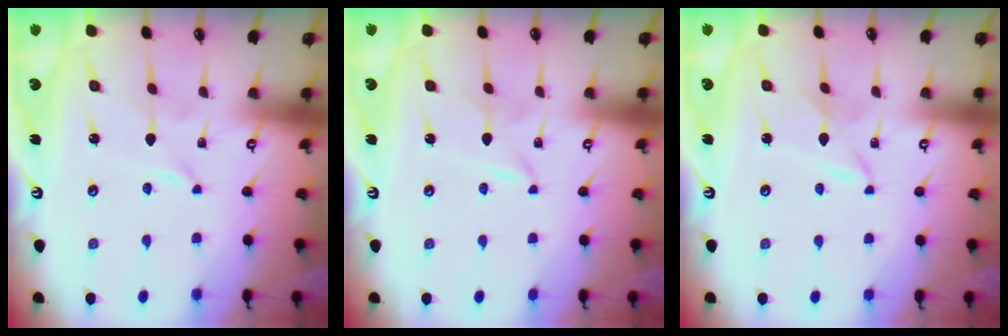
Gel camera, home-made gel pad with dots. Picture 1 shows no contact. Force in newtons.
{"total": 2.5, "press": 2.4, "slide": 0.4}
{"total": 2.9, "press": 2.9, "slide": 0.3}